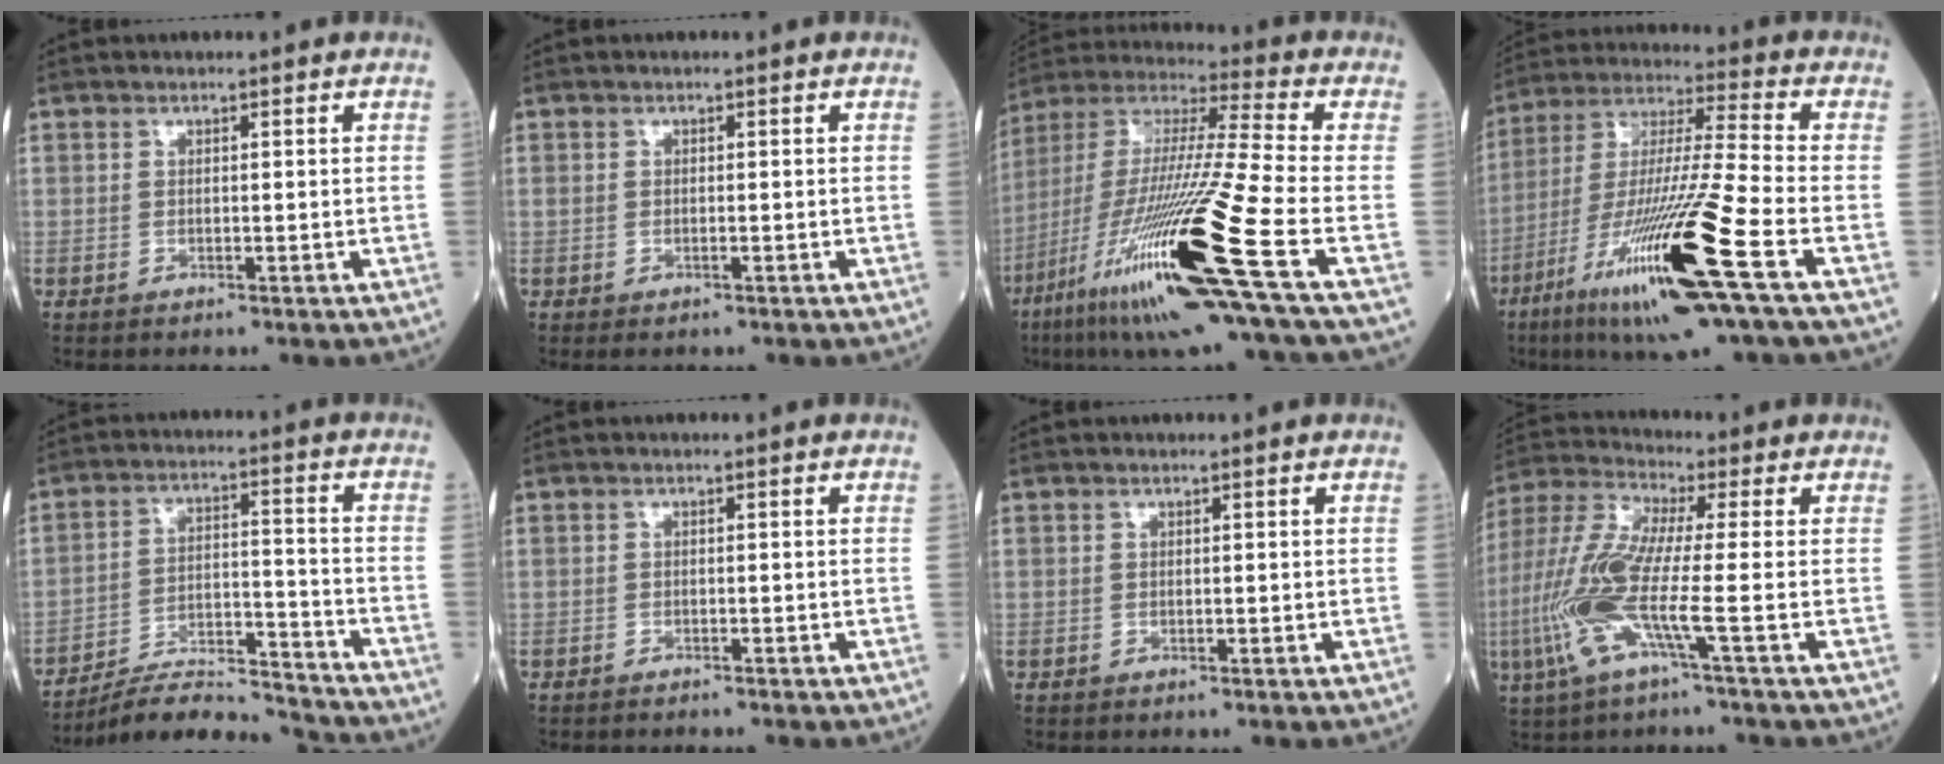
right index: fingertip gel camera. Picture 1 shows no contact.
{"total": 1.0, "force": [-0.4, 0.6, 0.8], "torque": [-0.019, -0.002, -0.001]}
{"total": 28.1, "force": [-11.3, 0.3, 25.8], "torque": [-0.497, -0.062, -0.212]}
{"total": 21.1, "force": [-9.3, -0.2, 18.9], "torque": [-0.376, -0.043, -0.177]}
{"total": 13.5, "force": [-13.1, 0.8, 3.2], "torque": [-0.051, 0.017, -0.216]}
{"total": 1.7, "force": [-1.6, 0.1, 0.5], "torque": [-0.008, -0.002, -0.021]}
{"total": 0.0}
{"total": 11.5, "force": [-3.2, 0.3, 11.0], "torque": [-0.255, -0.001, -0.078]}